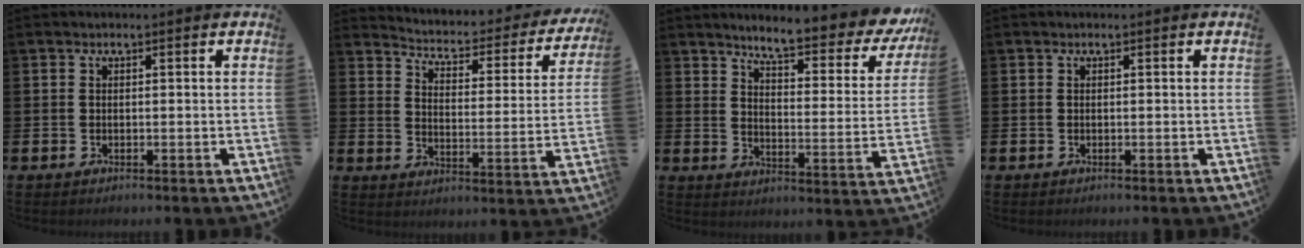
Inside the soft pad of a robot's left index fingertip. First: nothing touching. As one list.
[{"total": 3.8, "force": [3.4, 1.3, 1.1], "torque": [-0.048, -0.030, 0.049]}, {"total": 7.0, "force": [6.3, 0.9, 2.8], "torque": [-0.068, -0.055, 0.101]}, {"total": 0.0}]